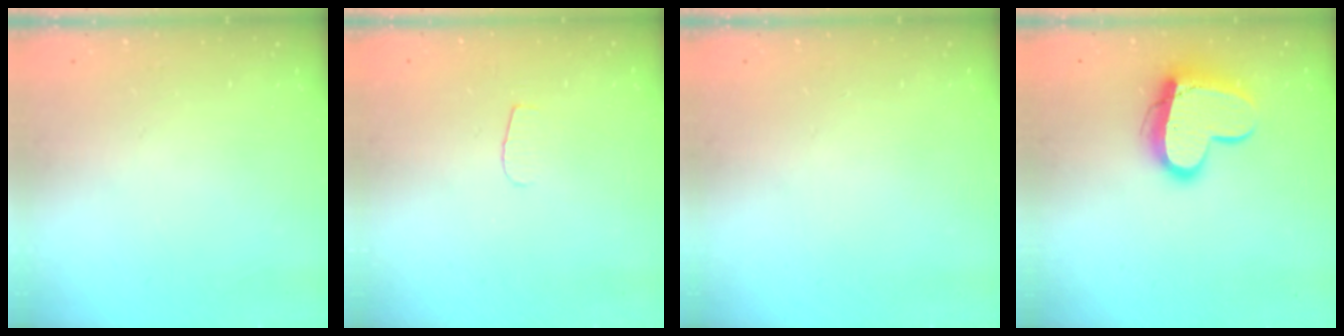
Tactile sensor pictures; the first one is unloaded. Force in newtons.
{"total": 4.0, "press": 4.0, "slide": 0.4}
{"total": 0.0}
{"total": 14.0, "press": 14.0, "slide": 0.6}